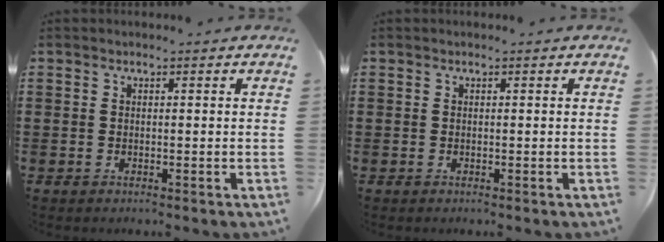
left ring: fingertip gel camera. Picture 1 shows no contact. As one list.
[{"total": 0.0}]